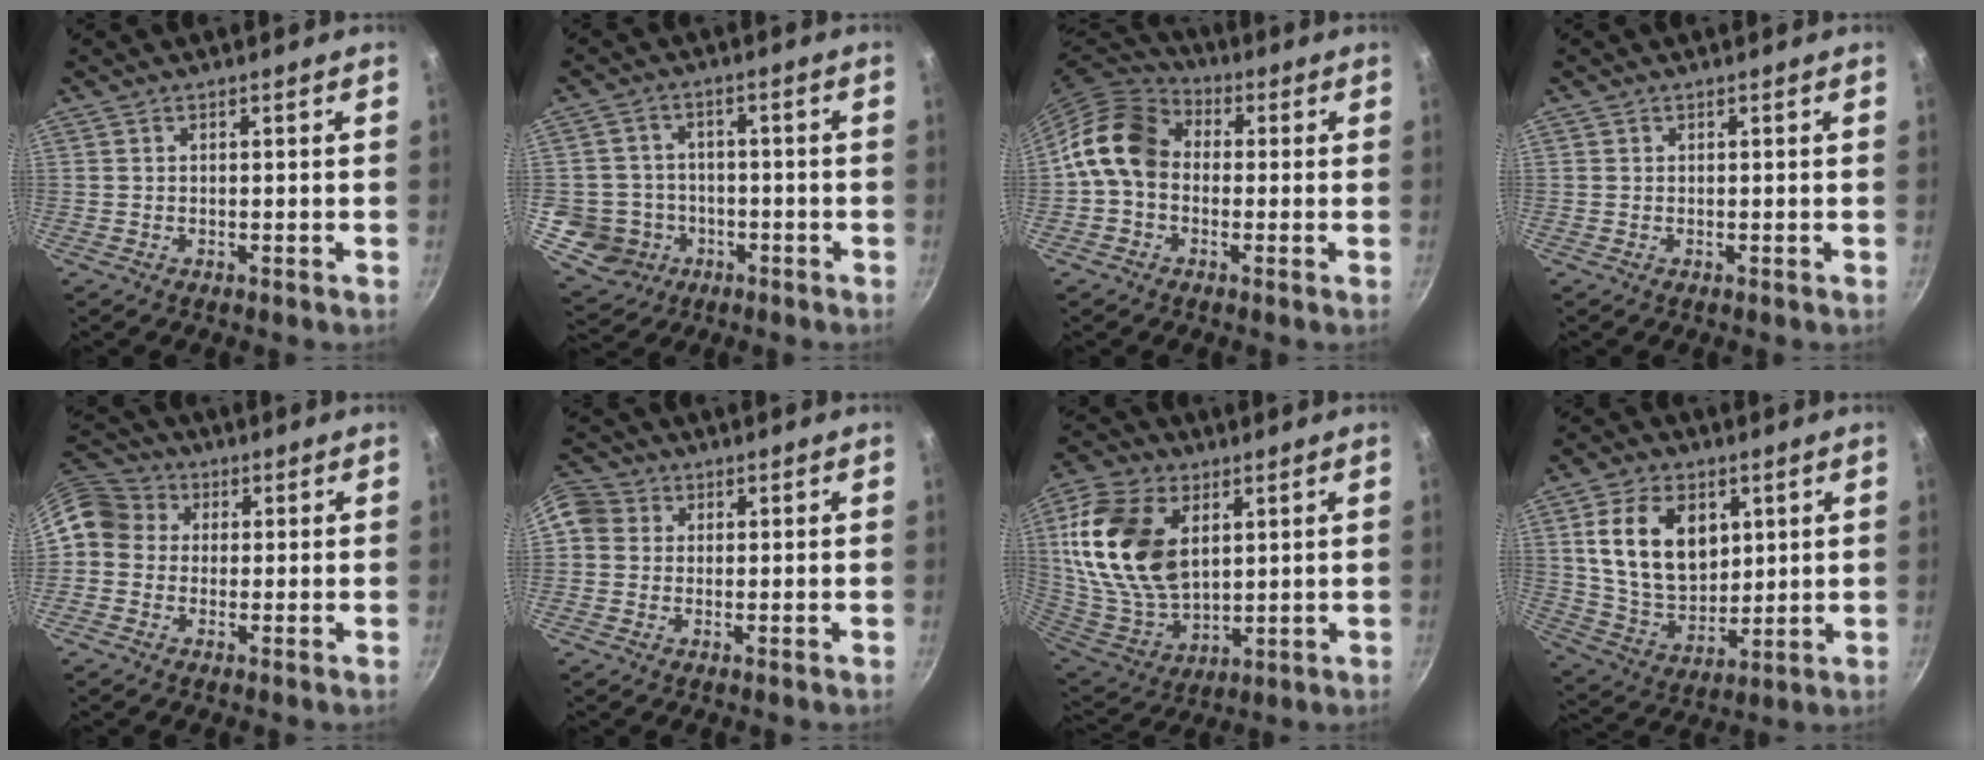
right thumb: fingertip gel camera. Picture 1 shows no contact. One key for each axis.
{"total": 9.2, "fx": -2.6, "fy": 8.6, "fz": 2.1, "tx": -0.010, "ty": 0.032, "tz": -0.032}
{"total": 12.1, "fx": 0.0, "fy": 9.5, "fz": 7.5, "tx": -0.109, "ty": 0.027, "tz": -0.023}
{"total": 0.0}
{"total": 10.8, "fx": 1.7, "fy": 9.1, "fz": 5.5, "tx": -0.089, "ty": 0.021, "tz": 0.014}
{"total": 8.4, "fx": 1.2, "fy": 7.6, "fz": 3.4, "tx": -0.063, "ty": 0.020, "tz": 0.008}
{"total": 21.8, "fx": 5.7, "fy": 13.8, "fz": 15.9, "tx": -0.293, "ty": -0.021, "tz": 0.117}
{"total": 16.1, "fx": 4.7, "fy": 11.1, "fz": 10.7, "tx": -0.158, "ty": -0.021, "tz": 0.095}